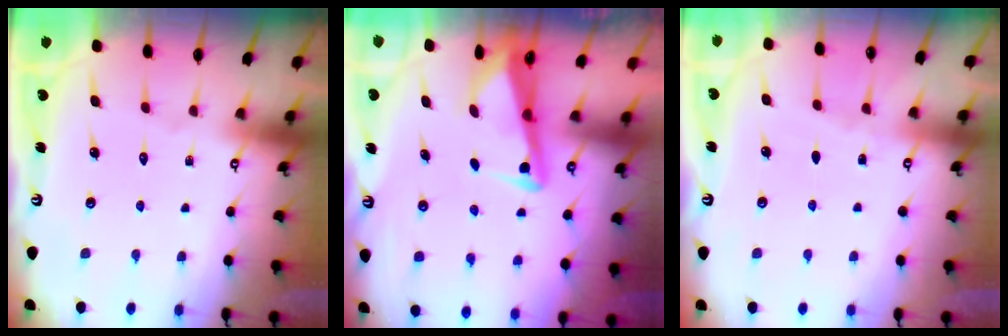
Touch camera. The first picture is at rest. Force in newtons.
{"total": 3.1, "press": 3.0, "slide": 0.7}
{"total": 2.7, "press": 2.7, "slide": 0.4}